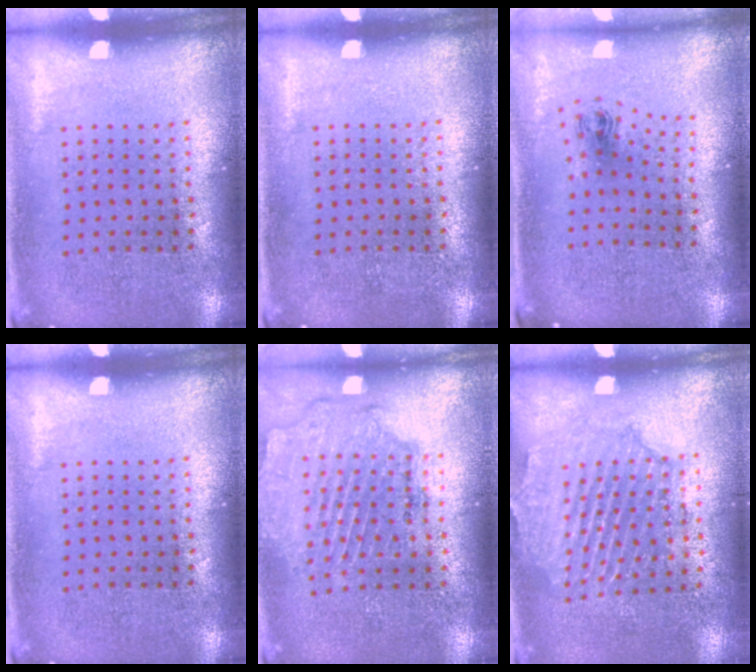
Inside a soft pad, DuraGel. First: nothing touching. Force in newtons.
{"total": 0.0}
{"total": 0.8, "press": 0.4, "slide": 0.8}
{"total": 0.0}
{"total": 1.6, "press": 1.6, "slide": 0.5}
{"total": 1.8, "press": 1.8, "slide": 0.3}